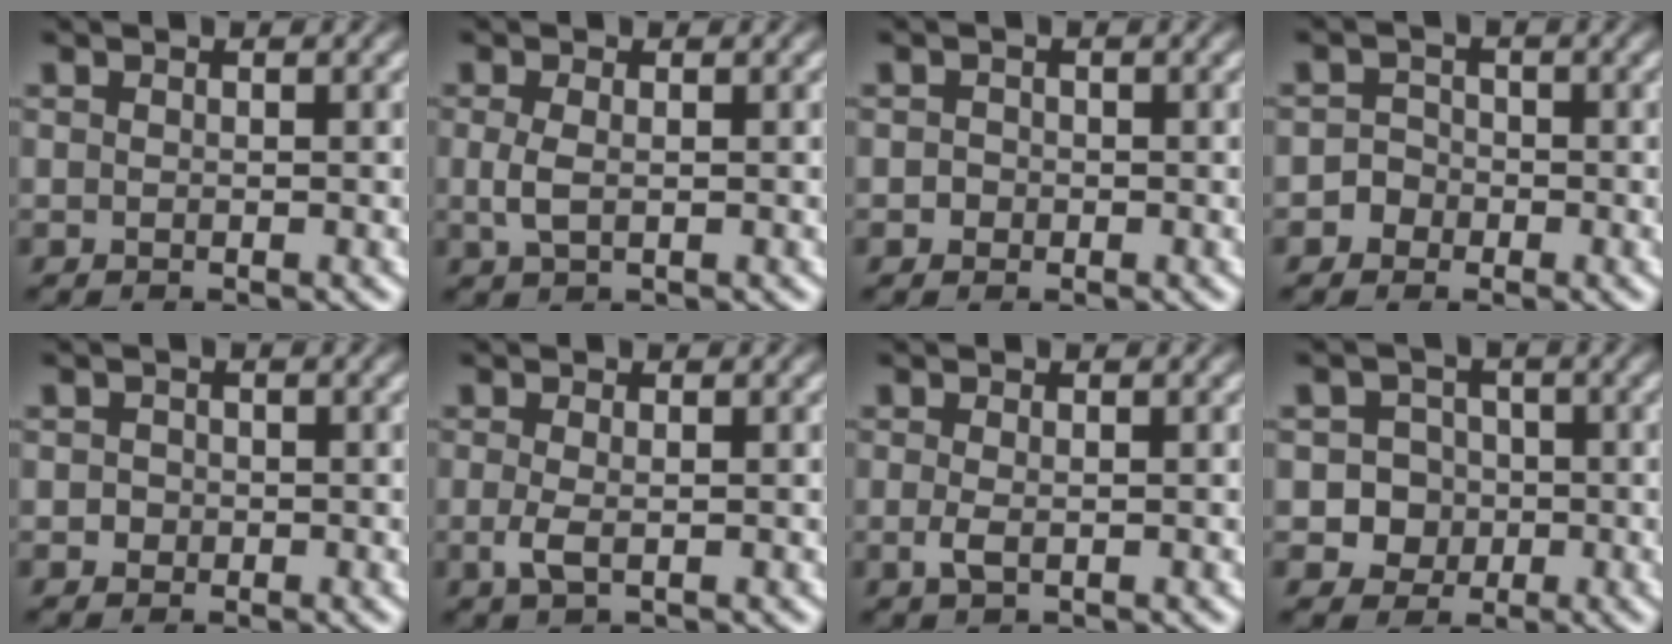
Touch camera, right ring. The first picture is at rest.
{"total": 1.4, "force": [-0.1, 0.5, 1.3], "torque": [-0.045, -0.017, 0.008]}
{"total": 0.9, "force": [-0.4, 0.7, -0.4], "torque": [0.003, -0.011, -0.006]}
{"total": 2.7, "force": [-1.0, 2.5, 0.2], "torque": [-0.016, -0.007, -0.023]}
{"total": 1.0, "force": [-0.3, 0.9, -0.3], "torque": [-0.002, -0.010, -0.006]}
{"total": 1.5, "force": [-0.6, 0.4, 1.3], "torque": [-0.043, -0.020, -0.004]}
{"total": 1.0, "force": [-0.5, 0.3, 0.9], "torque": [-0.033, -0.019, -0.002]}
{"total": 8.6, "force": [-1.7, 8.2, 1.9], "torque": [-0.074, -0.036, -0.026]}